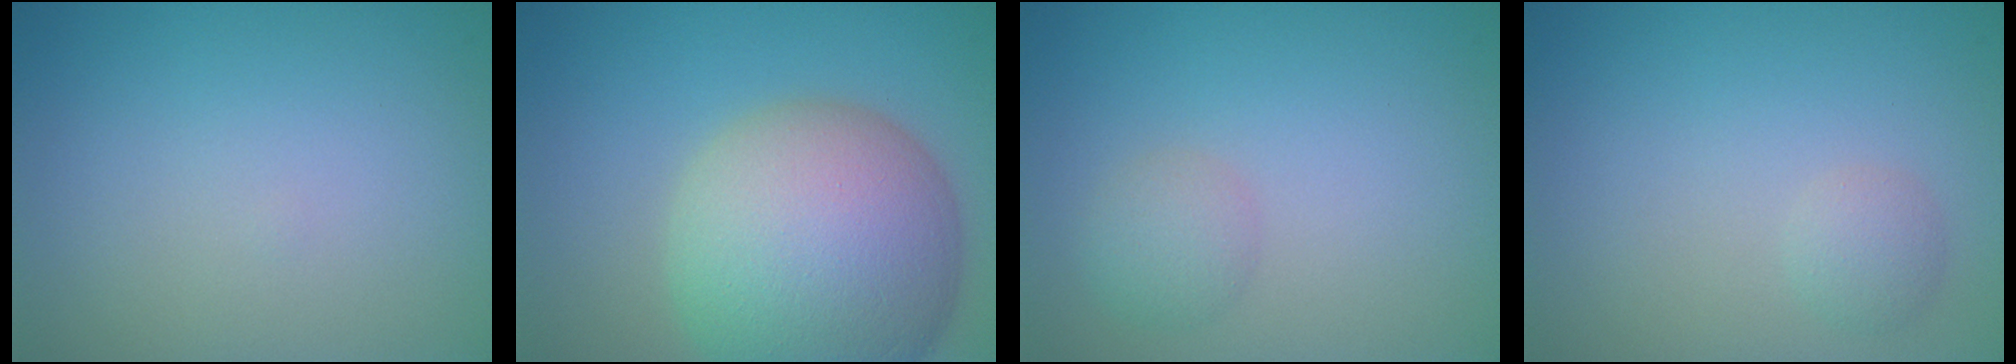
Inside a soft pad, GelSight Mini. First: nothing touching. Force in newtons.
{"total": 13.3, "press": 13.2, "slide": 0.8}
{"total": 1.9, "press": 1.8, "slide": 0.1}
{"total": 1.3, "press": 1.3, "slide": 0.1}